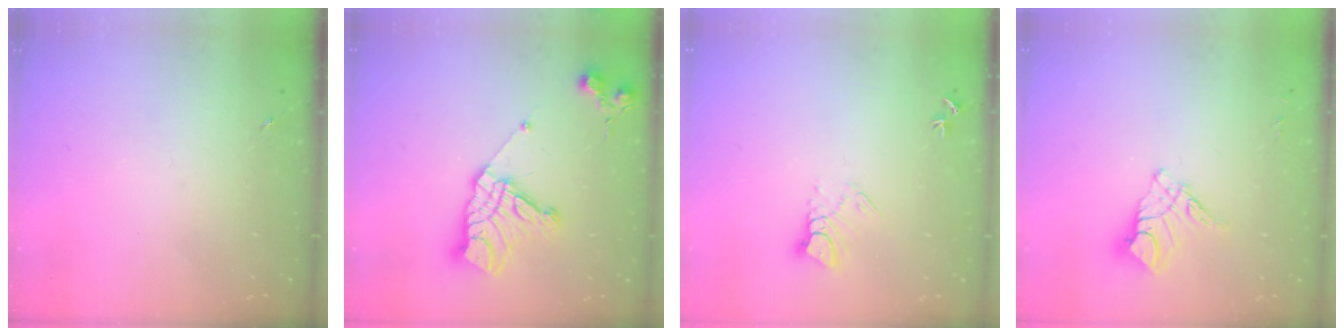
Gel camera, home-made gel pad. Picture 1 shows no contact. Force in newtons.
{"total": 16.2, "press": 16.1, "slide": 1.6}
{"total": 5.5, "press": 5.5, "slide": 0.4}
{"total": 11.3, "press": 11.3, "slide": 1.1}